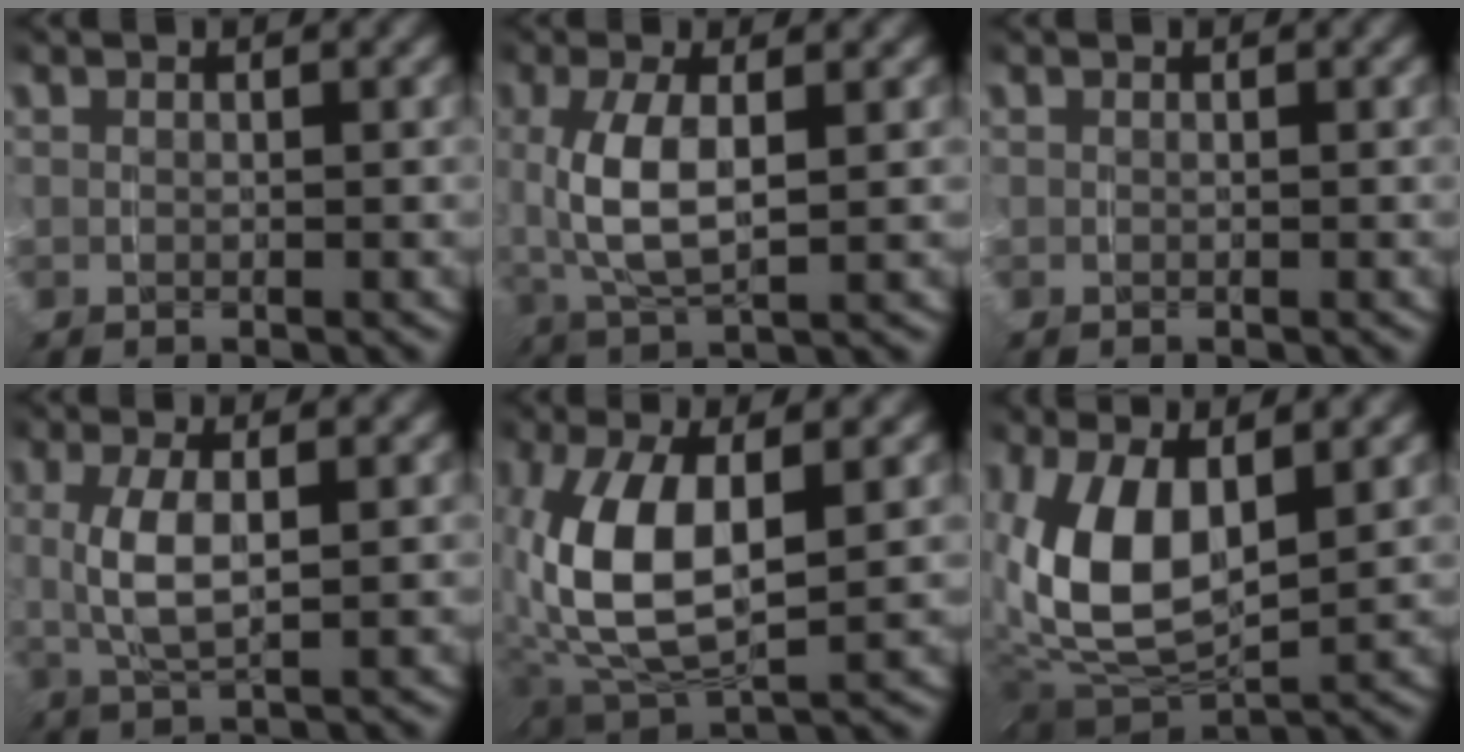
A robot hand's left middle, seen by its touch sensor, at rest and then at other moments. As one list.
[{"total": 4.9, "force": [0.5, 2.2, 4.4], "torque": [-0.111, 0.000, 0.012]}, {"total": 0.0}, {"total": 3.9, "force": [0.5, 1.5, 3.6], "torque": [-0.090, -0.001, 0.011]}, {"total": 9.0, "force": [0.6, 5.0, 7.5], "torque": [-0.192, -0.013, 0.024]}, {"total": 8.4, "force": [1.2, 4.9, 6.8], "torque": [-0.169, -0.010, 0.026]}]